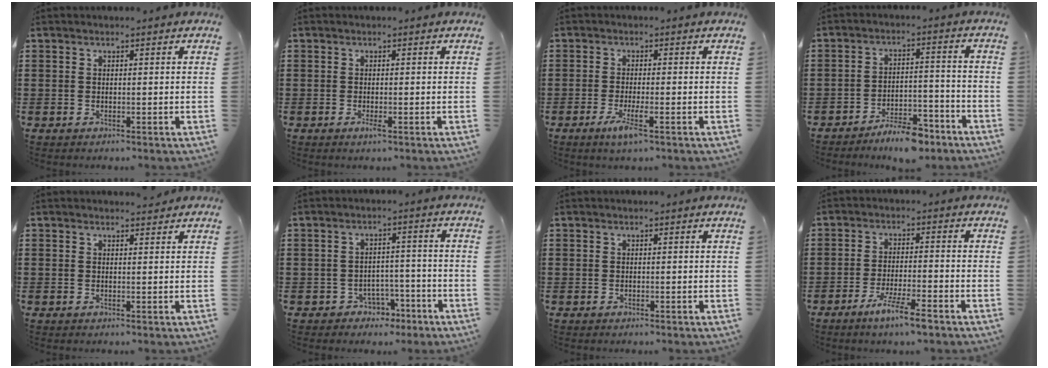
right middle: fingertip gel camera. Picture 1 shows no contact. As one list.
[{"total": 1.2, "force": [-0.4, 0.1, 1.1], "torque": [-0.019, -0.004, -0.007]}, {"total": 3.4, "force": [-1.5, 0.2, 3.0], "torque": [-0.064, -0.013, -0.029]}, {"total": 6.1, "force": [-5.4, 1.3, 2.6], "torque": [-0.043, 0.009, -0.101]}, {"total": 1.1, "force": [1.0, 0.3, 0.1], "torque": [0.003, -0.002, 0.017]}, {"total": 3.2, "force": [-2.7, 1.6, 0.4], "torque": [-0.017, 0.007, -0.058]}, {"total": 0.0}, {"total": 5.4, "force": [-3.8, 0.2, 3.8], "torque": [-0.074, -0.008, -0.068]}]